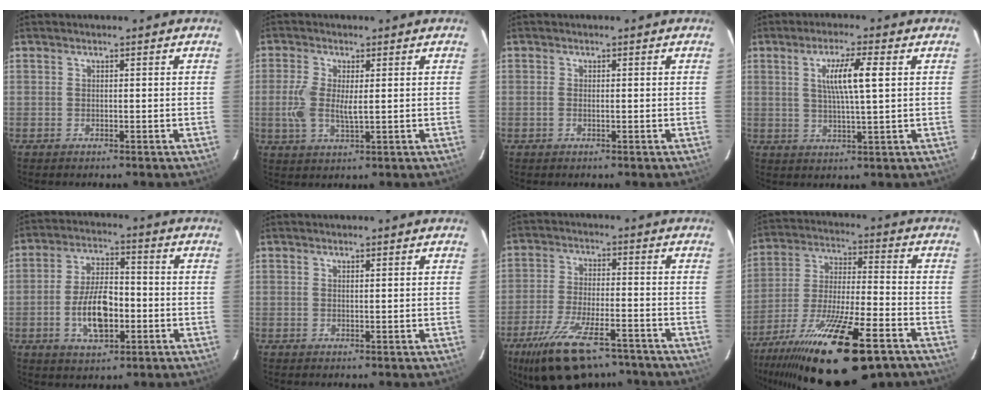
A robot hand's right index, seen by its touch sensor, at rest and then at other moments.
{"total": 5.8, "force": [0.2, 2.3, 5.4], "torque": [-0.119, -0.002, 0.001]}
{"total": 0.7, "force": [0.0, 0.3, 0.6], "torque": [-0.014, 0.000, -0.001]}
{"total": 7.3, "force": [1.9, 0.4, 7.0], "torque": [-0.127, 0.000, 0.033]}
{"total": 10.6, "force": [-2.8, 5.2, 8.9], "torque": [-0.171, 0.008, -0.042]}
{"total": 0.6, "force": [0.5, -0.1, 0.3], "torque": [-0.006, -0.003, 0.008]}
{"total": 17.8, "force": [-12.9, 6.3, 10.5], "torque": [-0.210, -0.035, -0.208]}
{"total": 26.8, "force": [-18.1, 6.8, 18.6], "torque": [-0.352, -0.061, -0.290]}